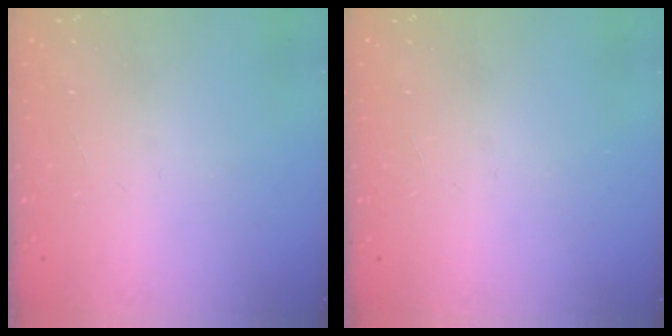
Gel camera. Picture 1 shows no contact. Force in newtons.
{"total": 0.0}